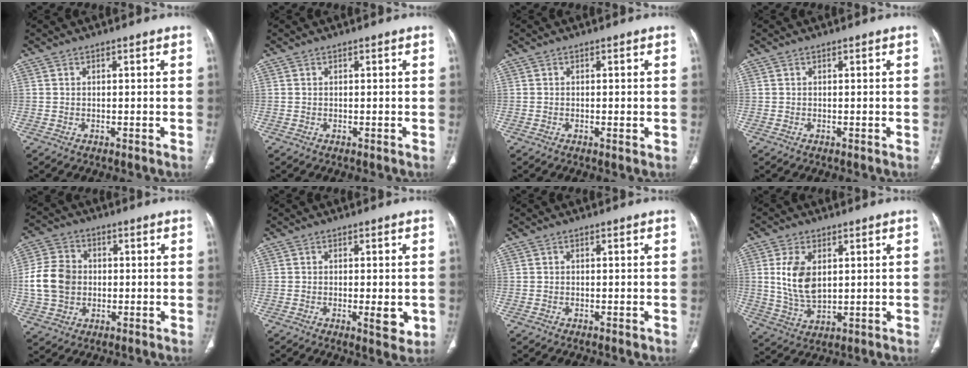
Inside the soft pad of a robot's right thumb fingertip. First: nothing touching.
{"total": 0.0}
{"total": 1.3, "force": [-0.3, 0.5, 1.2], "torque": [-0.017, -0.002, -0.004]}
{"total": 0.0}
{"total": 10.6, "force": [-0.2, 8.7, 6.0], "torque": [-0.101, 0.013, -0.005]}
{"total": 5.1, "force": [-1.1, 1.8, 4.6], "torque": [-0.055, -0.008, -0.011]}
{"total": 0.7, "force": [-0.3, 0.3, 0.5], "torque": [-0.006, -0.001, -0.005]}
{"total": 9.5, "force": [1.8, 5.6, 7.5], "torque": [-0.140, -0.012, 0.047]}